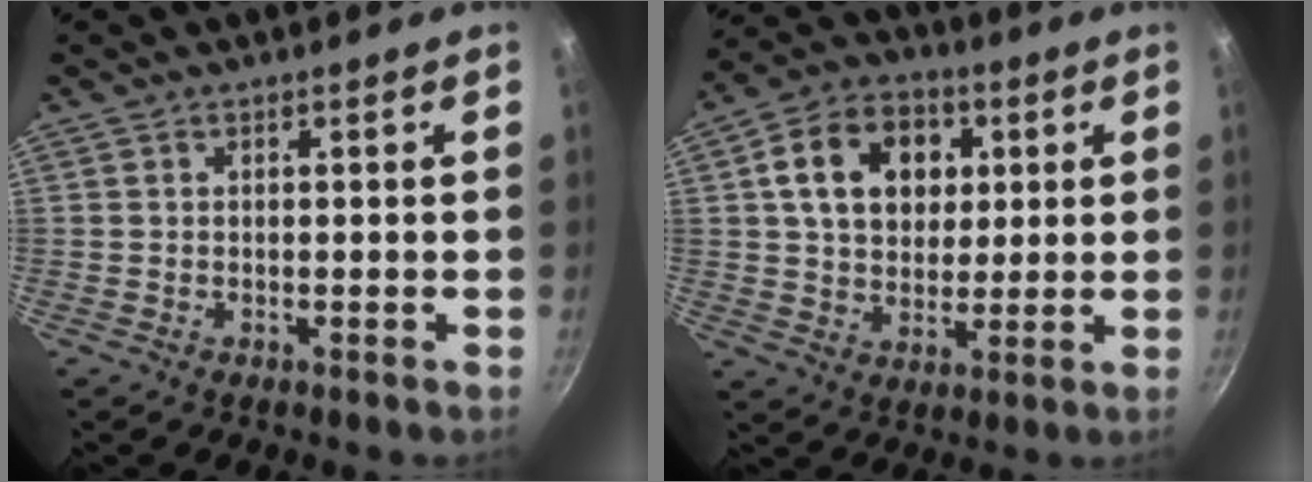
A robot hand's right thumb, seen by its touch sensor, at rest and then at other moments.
{"total": 14.8, "force": [3.9, 11.2, 8.9], "torque": [-0.121, 0.009, 0.057]}